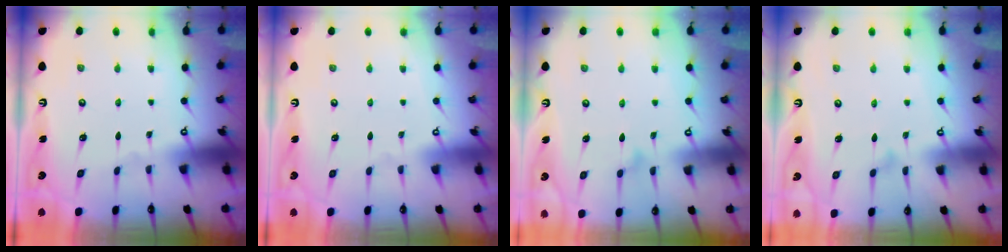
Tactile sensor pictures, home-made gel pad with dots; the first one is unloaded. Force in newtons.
{"total": 3.9, "press": 3.9, "slide": 0.1}
{"total": 9.5, "press": 9.5, "slide": 0.6}
{"total": 6.9, "press": 6.9, "slide": 0.3}